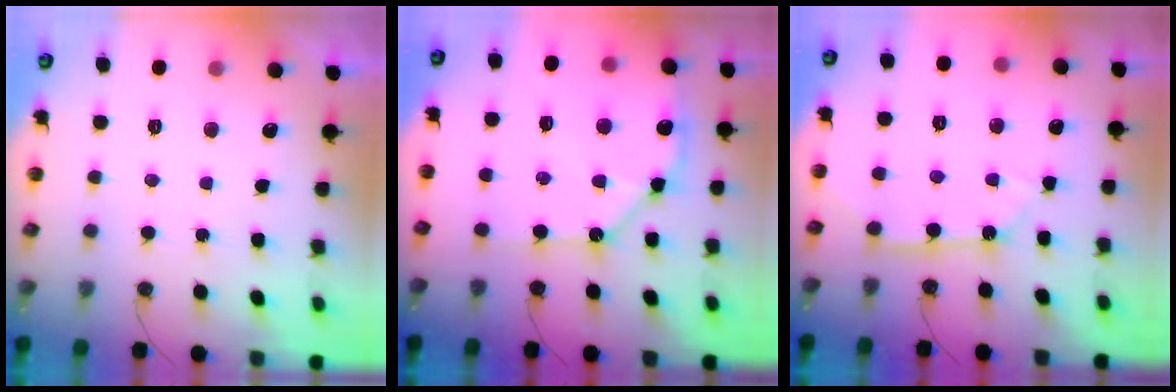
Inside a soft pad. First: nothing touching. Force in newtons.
{"total": 12.0, "press": 11.9, "slide": 1.4}
{"total": 9.7, "press": 9.6, "slide": 1.3}